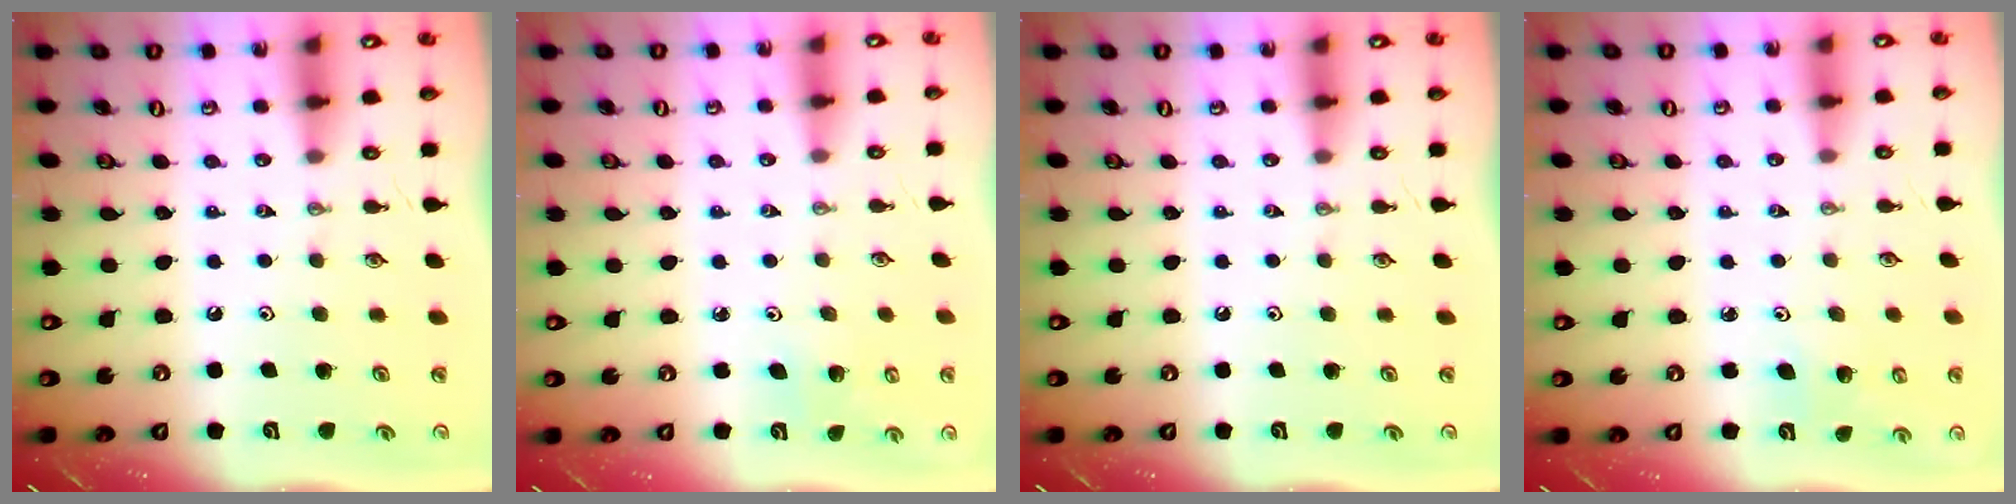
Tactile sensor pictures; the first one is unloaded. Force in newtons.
{"total": 3.2, "press": 3.2, "slide": 0.3}
{"total": 0.0}
{"total": 4.2, "press": 4.1, "slide": 0.8}